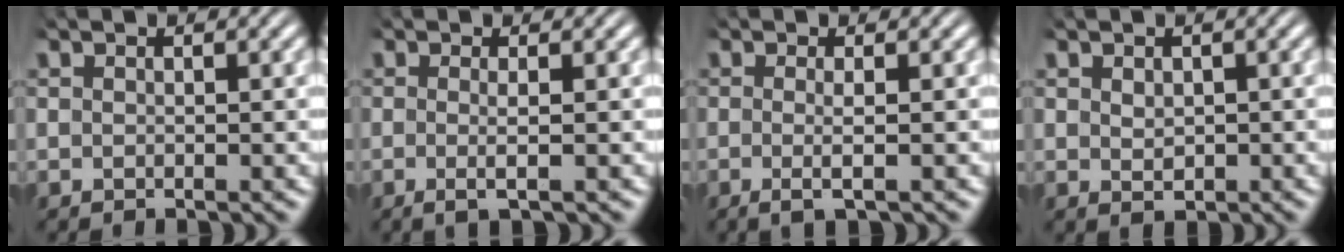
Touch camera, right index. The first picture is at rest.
{"total": 1.8, "force": [-0.8, -0.2, 1.6], "torque": [-0.041, -0.010, -0.010]}
{"total": 2.0, "force": [-1.0, 0.0, 1.7], "torque": [-0.045, -0.012, -0.013]}
{"total": 1.0, "force": [-0.1, 0.5, 0.9], "torque": [-0.009, -0.011, 0.010]}